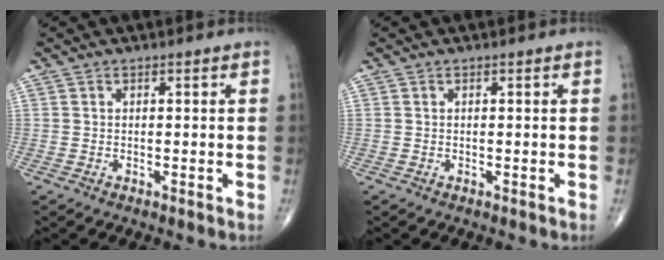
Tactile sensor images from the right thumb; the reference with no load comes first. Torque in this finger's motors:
{"motor_torque": [0.03, 0.03, -0.01, 0.01, 0.00]}